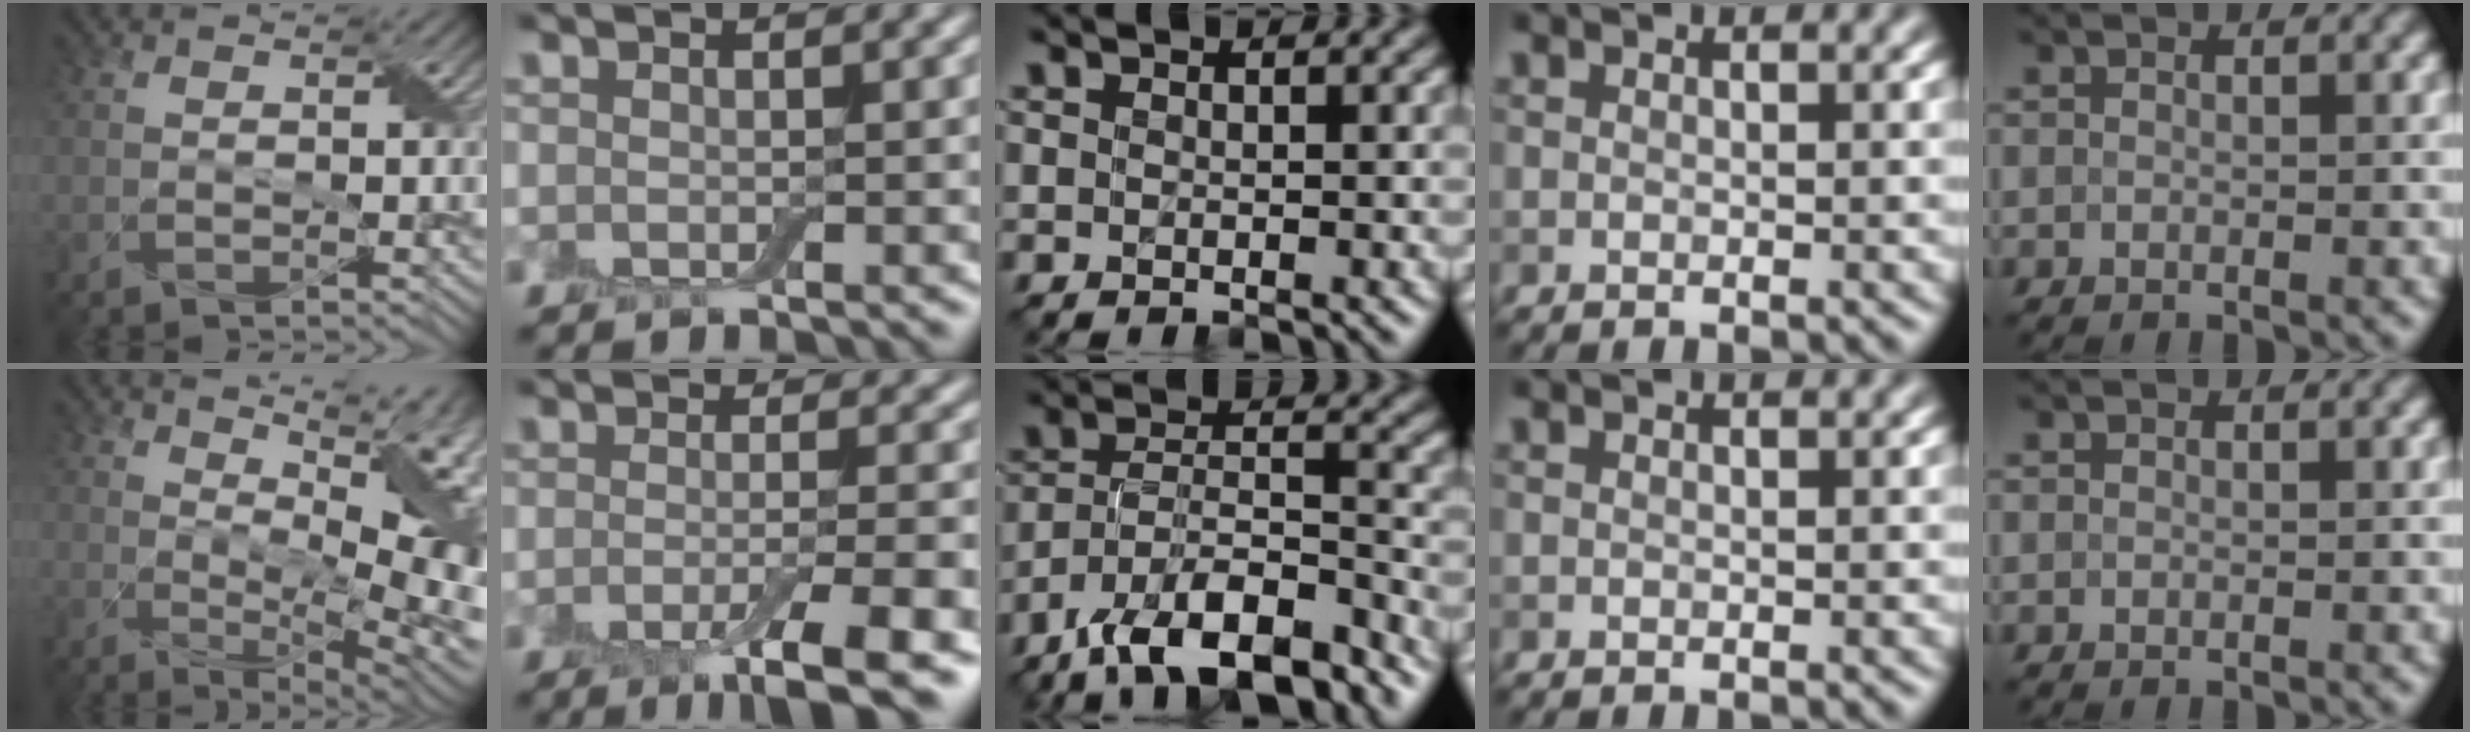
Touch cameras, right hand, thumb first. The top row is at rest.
{"thumb": {"total": 17.2, "force": [4.8, 7.0, 15.0], "torque": [-0.199, 0.026, 0.093]}, "index": {"total": 7.1, "force": [-3.3, 1.4, 6.1], "torque": [-0.084, -0.008, -0.055]}, "middle": {"total": 13.1, "force": [-10.2, 4.7, 6.8], "torque": [-0.115, -0.004, -0.163]}}